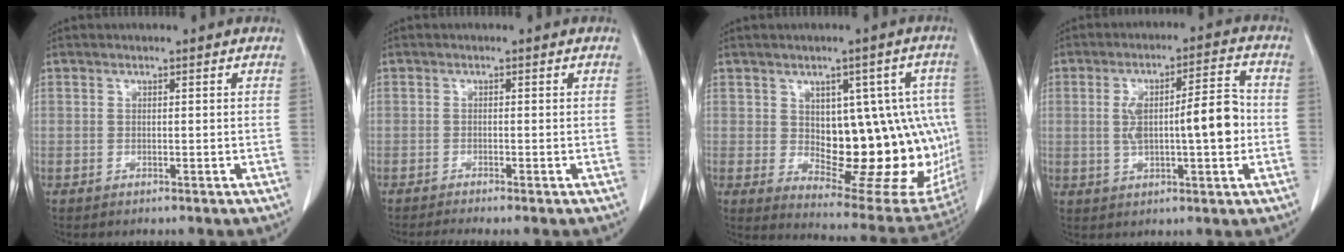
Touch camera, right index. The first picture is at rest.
{"total": 2.6, "force": [-2.2, -0.3, 1.4], "torque": [-0.021, -0.004, -0.037]}
{"total": 18.2, "force": [0.1, 8.6, 16.1], "torque": [-0.163, 0.018, 0.030]}
{"total": 10.5, "force": [-0.3, 2.5, 10.2], "torque": [-0.171, 0.023, 0.000]}